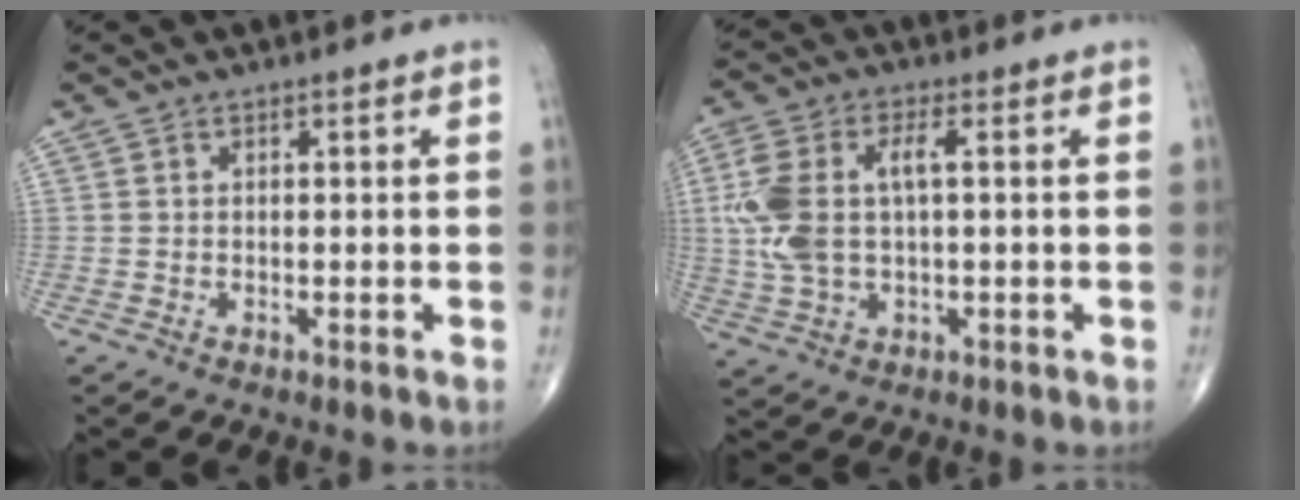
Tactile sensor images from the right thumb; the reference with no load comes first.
{"total": 11.4, "force": [1.0, 5.6, 9.9], "torque": [-0.234, 0.019, 0.022]}